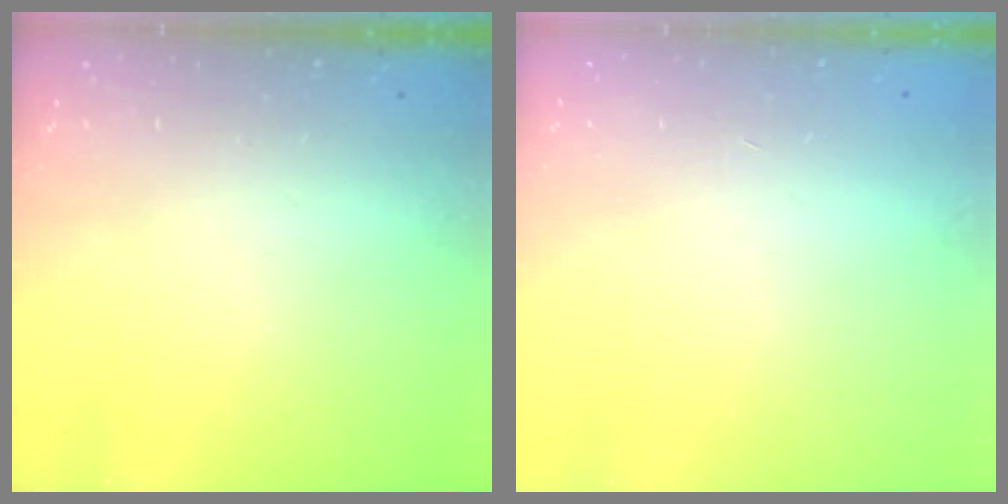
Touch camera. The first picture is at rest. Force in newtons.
{"total": 0.9, "press": 0.8, "slide": 0.2}